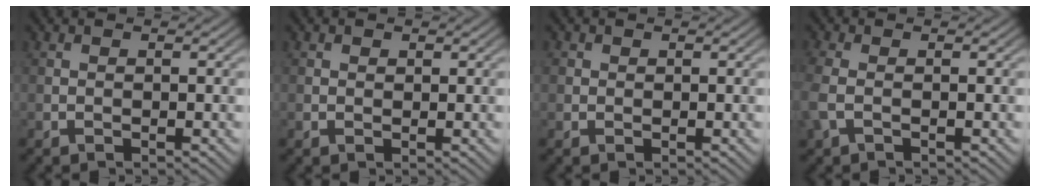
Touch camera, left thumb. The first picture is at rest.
{"total": 0.9, "force": [0.4, 0.7, 0.2], "torque": [-0.003, -0.003, 0.007]}
{"total": 1.2, "force": [0.4, 1.1, 0.2], "torque": [-0.002, -0.002, 0.004]}
{"total": 3.2, "force": [-0.7, 1.8, 2.6], "torque": [-0.084, -0.001, -0.022]}